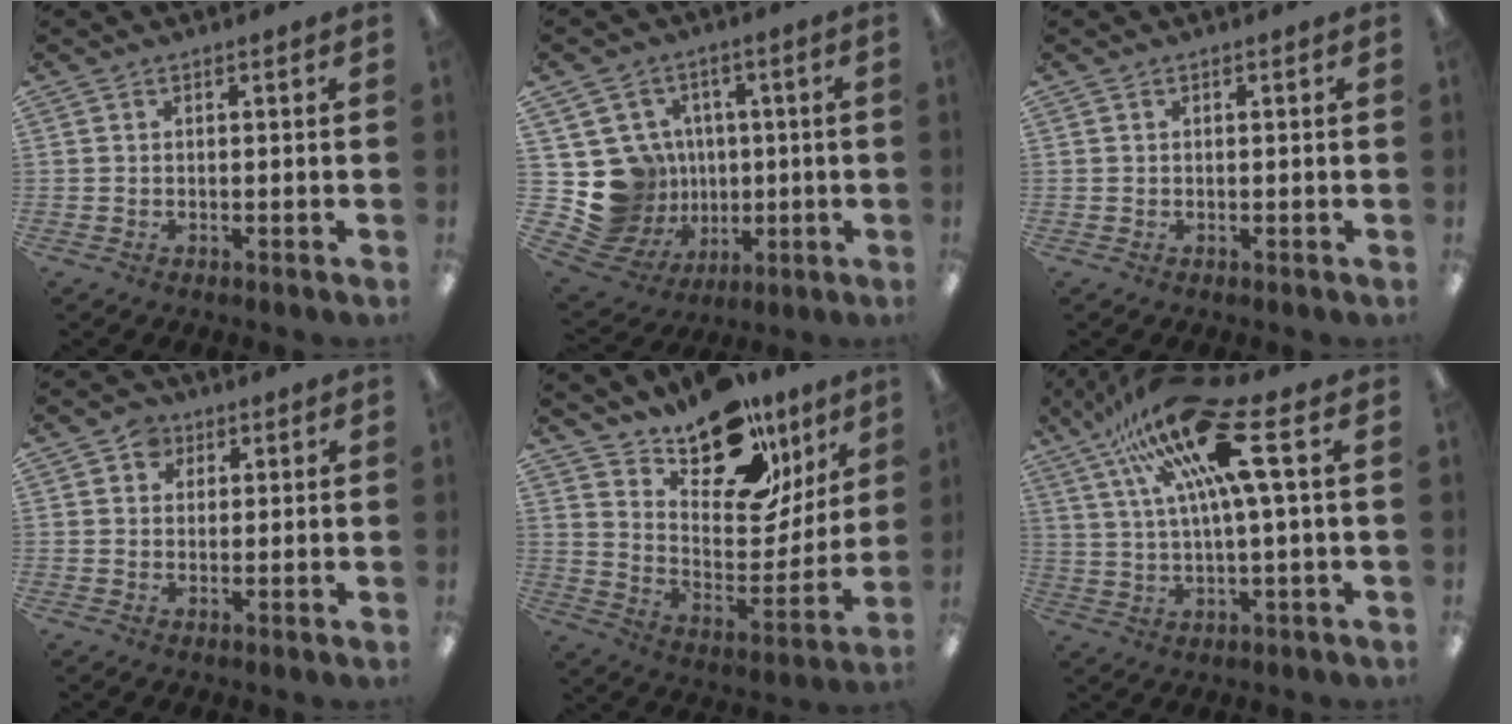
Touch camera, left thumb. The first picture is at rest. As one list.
[{"total": 15.2, "force": [0.8, 14.6, 4.0], "torque": [-0.111, -0.014, 0.051]}, {"total": 0.0}, {"total": 3.8, "force": [2.0, 3.1, 1.1], "torque": [-0.020, 0.006, 0.035]}, {"total": 17.7, "force": [14.1, 7.8, 7.3], "torque": [-0.106, -0.110, 0.247]}, {"total": 19.8, "force": [9.7, 4.4, 16.7], "torque": [-0.312, -0.032, 0.152]}]